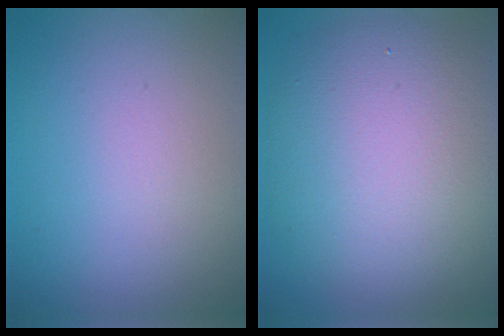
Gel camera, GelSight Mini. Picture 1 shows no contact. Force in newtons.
{"total": 10.4, "press": 10.4, "slide": 0.6}